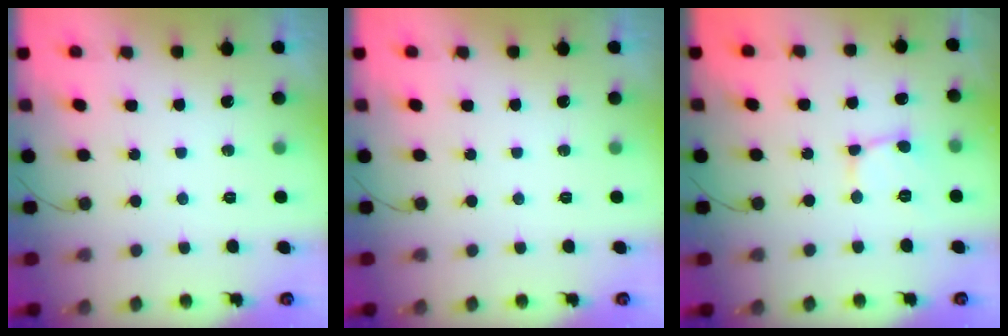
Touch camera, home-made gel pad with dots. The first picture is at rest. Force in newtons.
{"total": 0.0}
{"total": 2.6, "press": 2.6, "slide": 0.2}